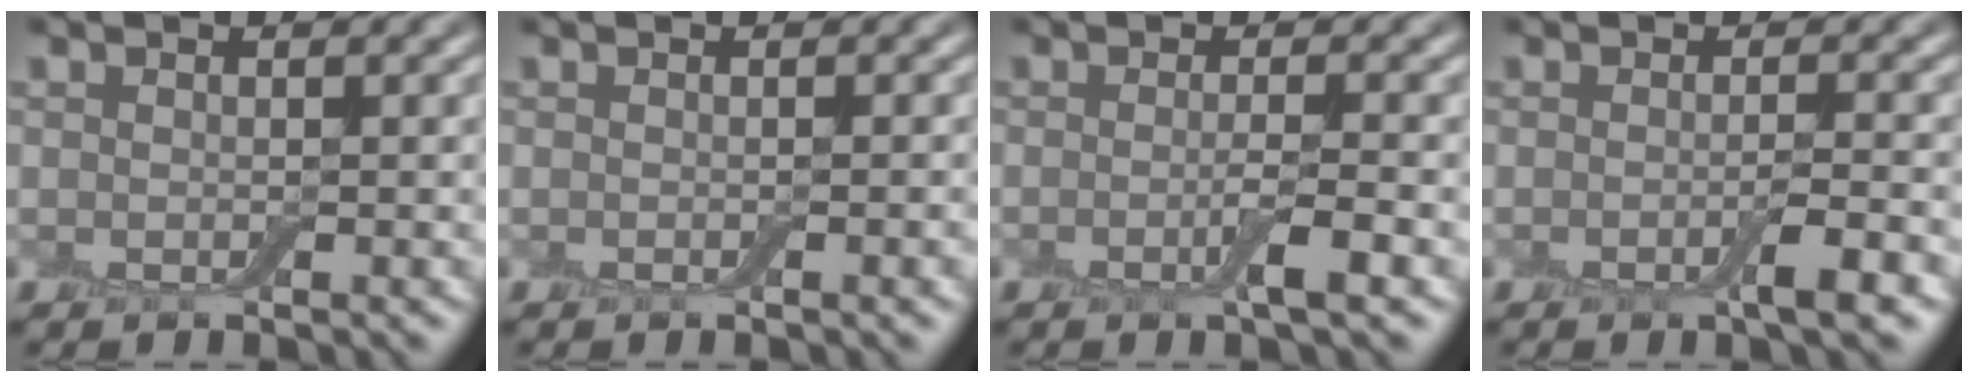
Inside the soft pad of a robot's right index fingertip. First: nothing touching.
{"total": 0.9, "force": [-0.2, 0.1, 0.9], "torque": [-0.010, 0.000, -0.003]}
{"total": 1.9, "force": [-0.9, 0.1, 1.7], "torque": [-0.031, -0.005, -0.017]}
{"total": 2.3, "force": [-1.1, 0.3, 2.0], "torque": [-0.032, -0.006, -0.018]}